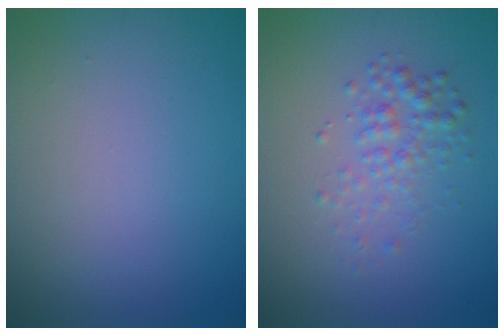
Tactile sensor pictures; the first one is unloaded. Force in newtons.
{"total": 2.3, "press": 2.3, "slide": 0.1}